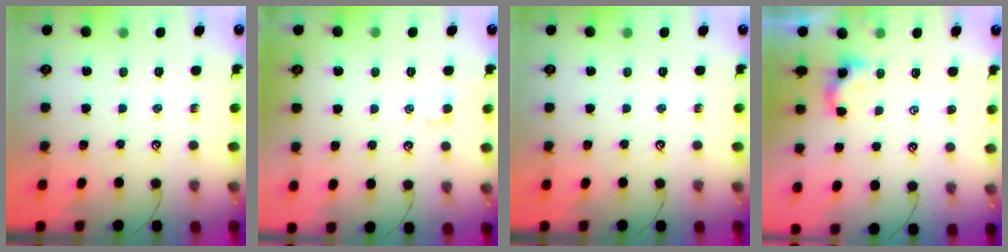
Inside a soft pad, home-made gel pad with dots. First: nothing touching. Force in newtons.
{"total": 0.7, "press": 0.6, "slide": 0.4}
{"total": 0.0}
{"total": 1.1, "press": 1.0, "slide": 0.3}